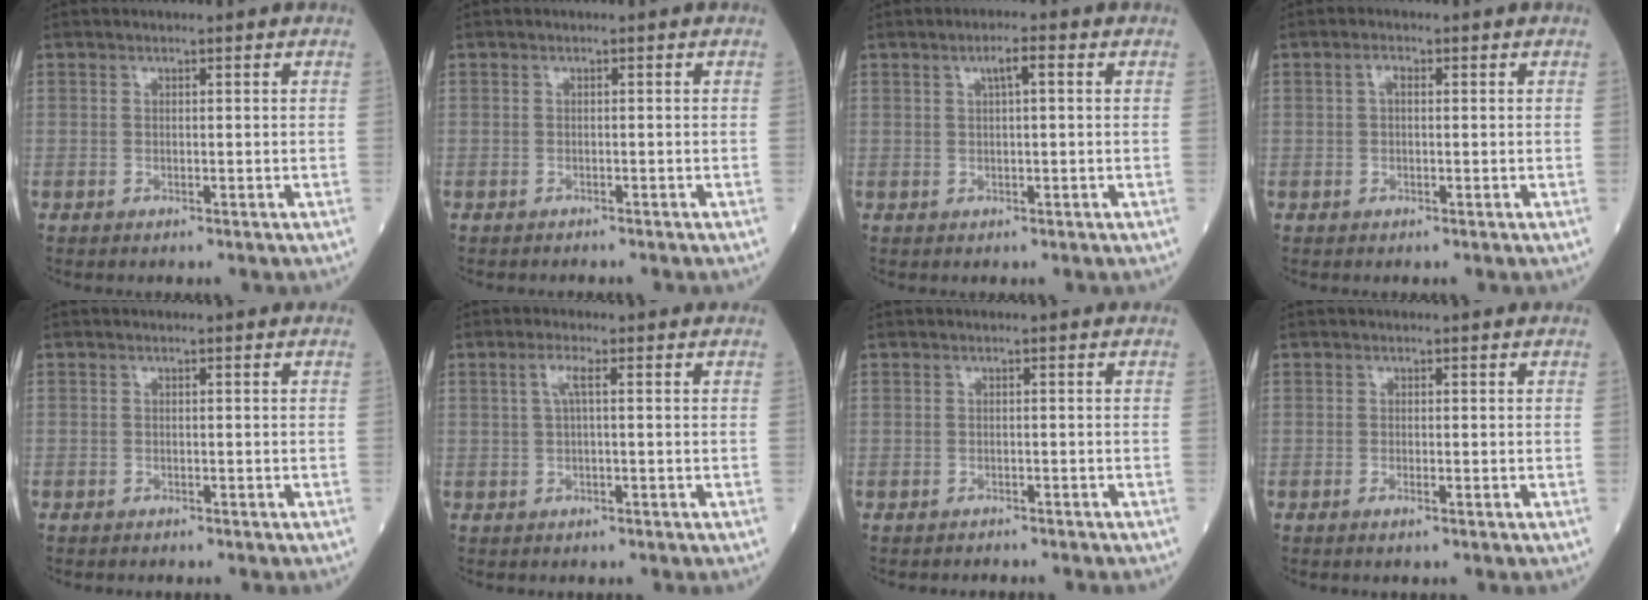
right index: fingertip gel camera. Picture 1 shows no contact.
{"total": 1.0, "force": [-1.0, 0.2, 0.2], "torque": [-0.007, -0.001, -0.014]}
{"total": 2.5, "force": [0.8, 0.3, 2.3], "torque": [-0.042, 0.007, 0.014]}
{"total": 1.3, "force": [0.2, 0.6, 1.2], "torque": [-0.022, 0.006, 0.004]}
{"total": 1.0, "force": [-0.9, 0.4, 0.1], "torque": [-0.007, 0.001, -0.015]}
{"total": 2.2, "force": [0.4, 0.1, 2.1], "torque": [-0.048, 0.008, 0.010]}
{"total": 2.9, "force": [-2.7, 0.7, 0.5], "torque": [-0.009, -0.002, -0.032]}
{"total": 0.8, "force": [-0.5, -0.2, 0.6], "torque": [-0.015, -0.002, -0.008]}